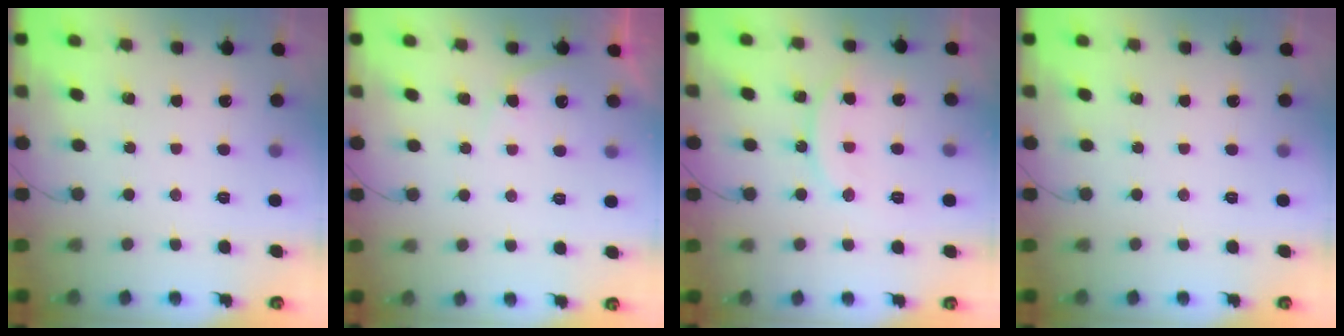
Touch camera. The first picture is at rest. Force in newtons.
{"total": 4.3, "press": 4.1, "slide": 1.2}
{"total": 11.4, "press": 11.4, "slide": 0.7}
{"total": 0.0}